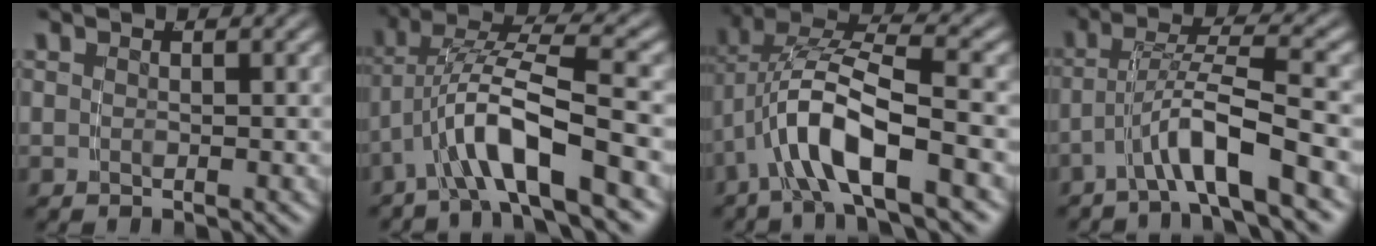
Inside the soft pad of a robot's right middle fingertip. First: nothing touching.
{"total": 5.9, "force": [-0.5, 2.4, 5.3], "torque": [-0.108, 0.002, -0.008]}
{"total": 7.6, "force": [-0.5, 4.0, 6.4], "torque": [-0.143, -0.009, -0.004]}
{"total": 4.5, "force": [-2.4, 0.0, 3.7], "torque": [-0.067, 0.003, -0.038]}